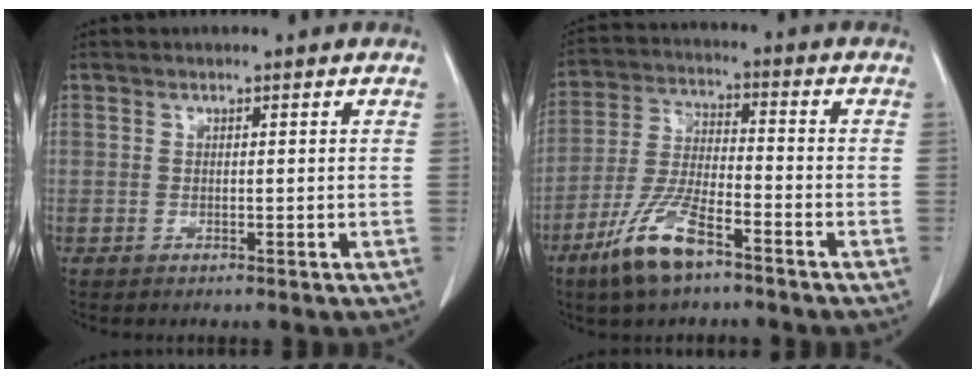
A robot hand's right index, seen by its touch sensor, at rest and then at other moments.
{"total": 10.4, "force": [-6.6, 2.5, 7.6], "torque": [-0.160, -0.014, -0.126]}